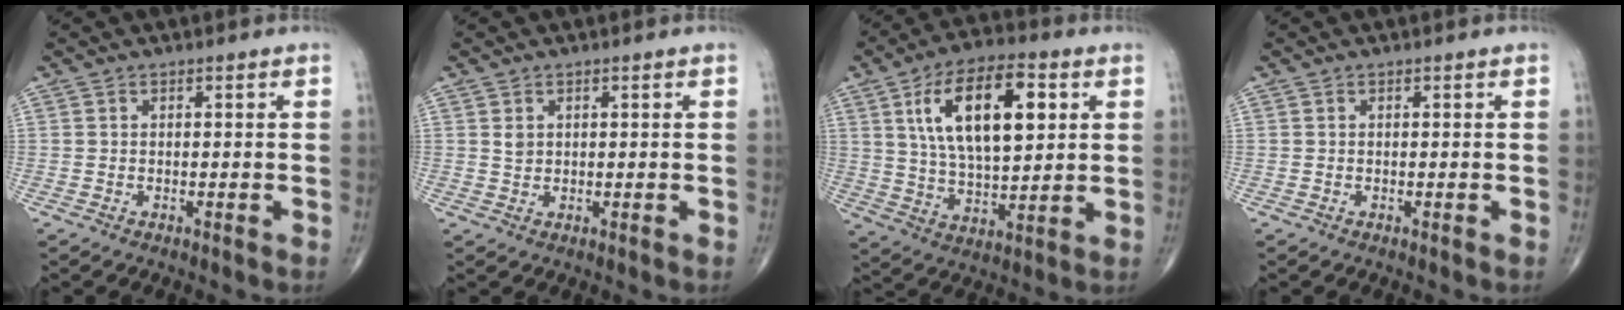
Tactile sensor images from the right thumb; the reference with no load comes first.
{"total": 1.5, "force": [0.6, 1.1, 0.8], "torque": [-0.008, -0.005, 0.013]}
{"total": 17.9, "force": [5.5, 8.2, 14.9], "torque": [-0.234, -0.008, 0.097]}
{"total": 0.0}